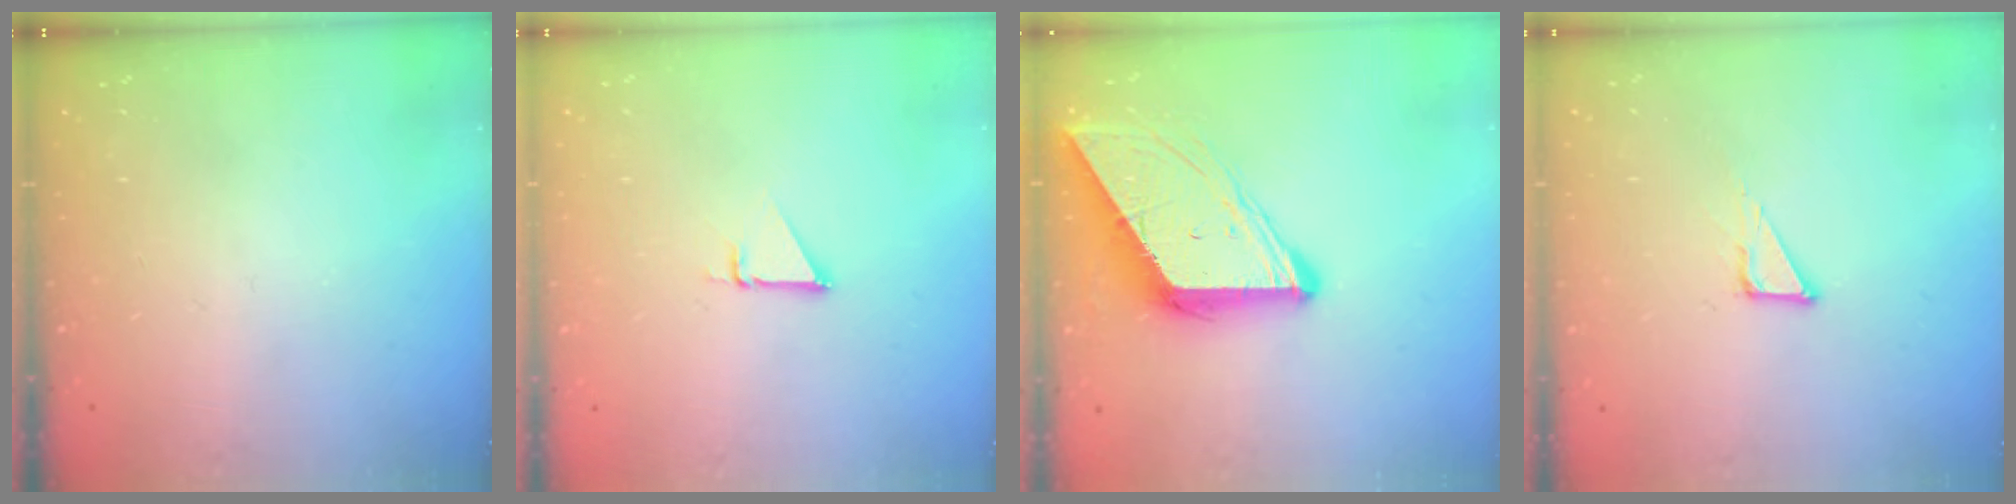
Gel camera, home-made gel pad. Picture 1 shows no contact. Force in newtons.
{"total": 2.3, "press": 2.3, "slide": 0.1}
{"total": 10.3, "press": 10.3, "slide": 0.9}
{"total": 1.9, "press": 1.9, "slide": 0.1}